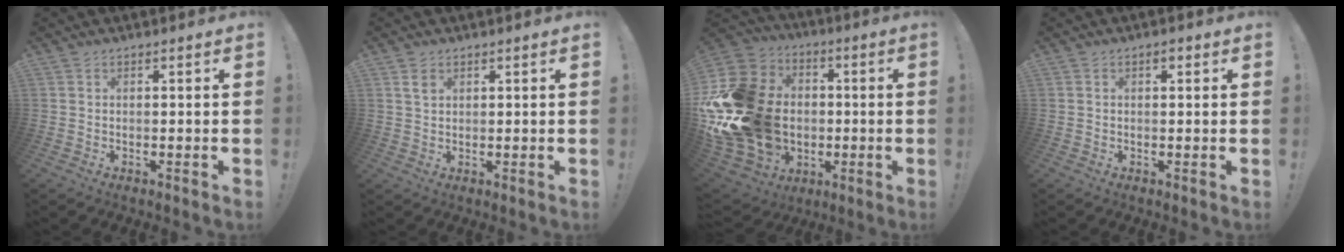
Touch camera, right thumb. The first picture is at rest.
{"total": 2.7, "force": [1.5, 1.7, 1.4], "torque": [-0.006, -0.007, 0.025]}
{"total": 29.6, "force": [-2.2, 22.8, 18.8], "torque": [-0.348, 0.007, 0.026]}
{"total": 1.5, "force": [0.4, 0.9, 1.1], "torque": [-0.017, 0.003, 0.006]}